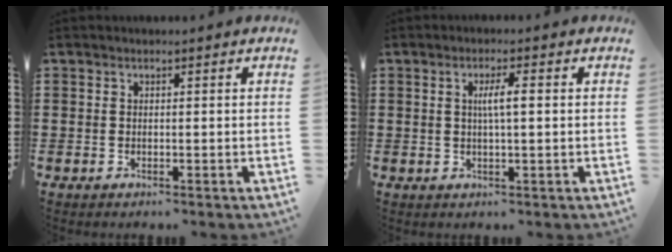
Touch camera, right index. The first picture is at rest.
{"total": 3.2, "force": [0.4, 0.4, 3.2], "torque": [-0.061, 0.002, 0.004]}